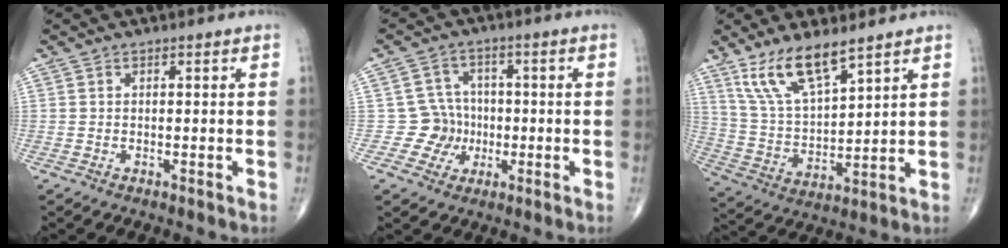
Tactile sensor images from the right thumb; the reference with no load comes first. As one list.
[{"total": 6.0, "force": [-1.2, 5.9, 0.7], "torque": [0.030, 0.019, -0.024]}, {"total": 12.2, "force": [8.4, 3.6, 8.1], "torque": [-0.150, -0.040, 0.179]}]